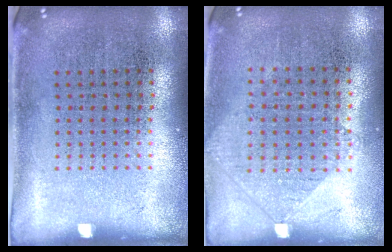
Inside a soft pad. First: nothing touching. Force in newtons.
{"total": 1.0, "press": 0.9, "slide": 0.4}